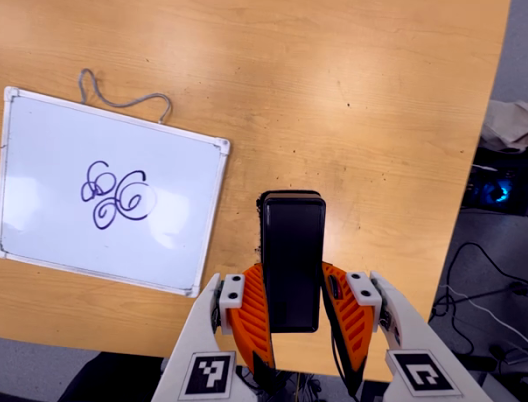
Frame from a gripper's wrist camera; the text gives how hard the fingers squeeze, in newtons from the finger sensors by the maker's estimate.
{"total": 4.3, "left": 2.9, "right": 5.7}